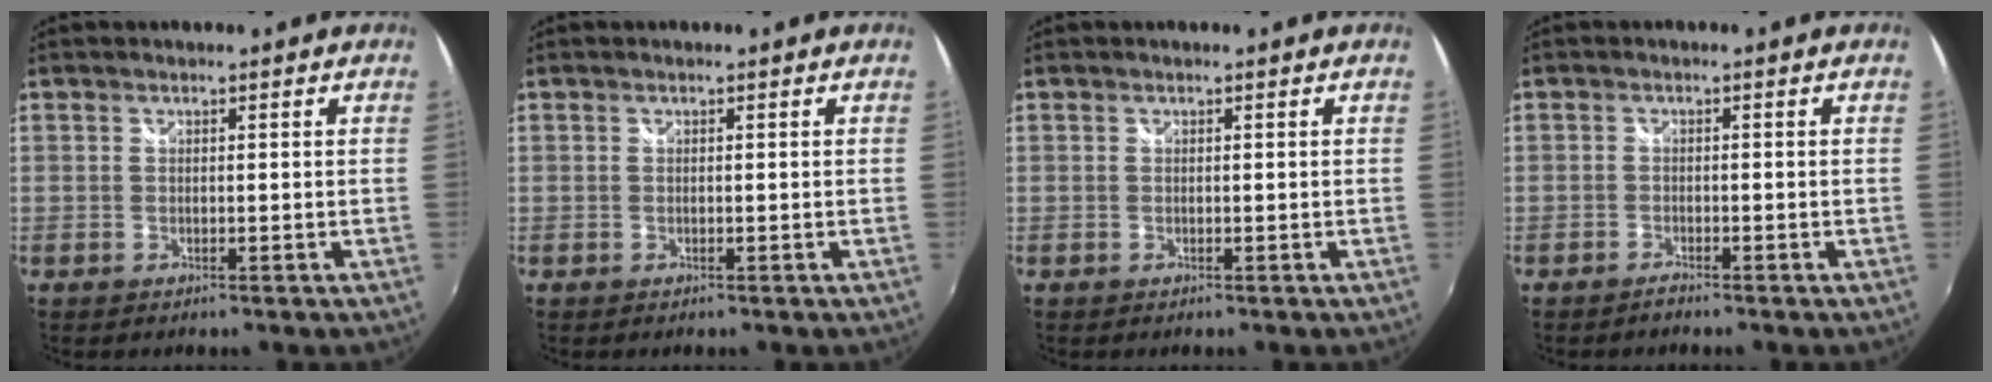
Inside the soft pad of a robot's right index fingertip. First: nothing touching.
{"total": 0.0}
{"total": 0.0}
{"total": 1.2, "force": [-1.2, 0.2, 0.3], "torque": [-0.008, -0.002, -0.023]}